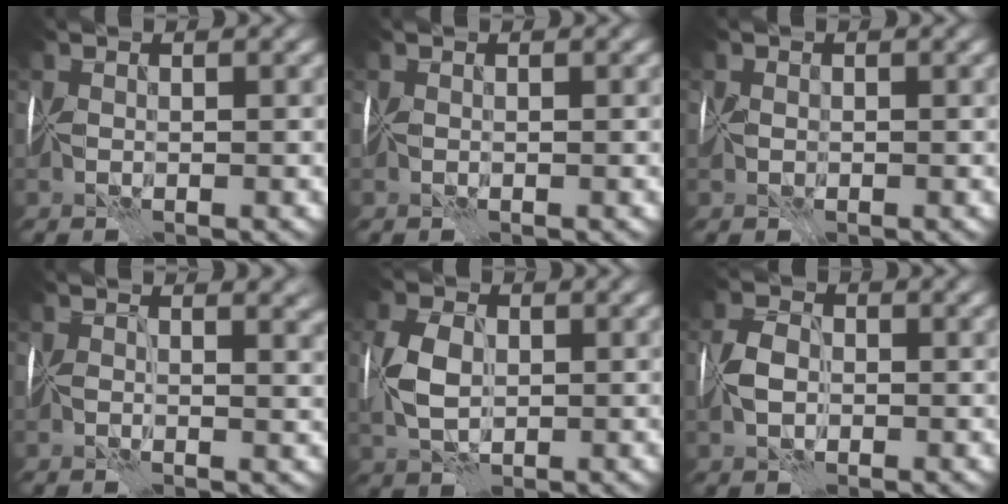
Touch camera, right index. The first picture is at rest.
{"total": 0.8, "force": [-0.4, -0.4, -0.6], "torque": [0.014, -0.004, -0.007]}
{"total": 0.8, "force": [-0.4, -0.3, -0.6], "torque": [0.007, -0.007, -0.003]}
{"total": 2.7, "force": [1.8, 0.4, 2.0], "torque": [-0.001, -0.003, 0.022]}
{"total": 3.0, "force": [-0.4, 1.8, 2.4], "torque": [-0.061, -0.003, -0.010]}
{"total": 1.4, "force": [-0.9, 0.8, 0.8], "torque": [-0.017, -0.006, -0.018]}